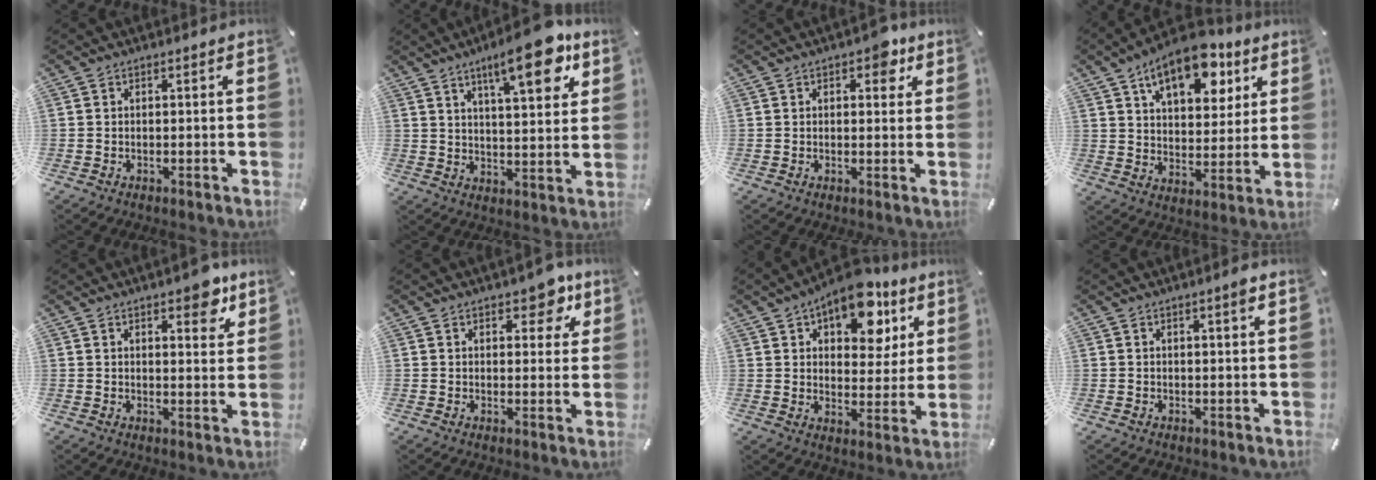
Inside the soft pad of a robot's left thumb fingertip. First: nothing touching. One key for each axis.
{"total": 15.4, "fx": 9.0, "fy": 5.2, "fz": 11.3, "tx": -0.155, "ty": -0.043, "tz": 0.141}
{"total": 4.9, "fx": 2.5, "fy": 2.7, "fz": 3.2, "tx": -0.031, "ty": -0.003, "tz": 0.034}
{"total": 14.6, "fx": 8.6, "fy": 8.1, "fz": 8.5, "tx": -0.127, "ty": -0.036, "tz": 0.149}
{"total": 7.0, "fx": 4.9, "fy": 2.9, "fz": 4.0, "tx": -0.043, "ty": -0.025, "tz": 0.079}
{"total": 7.2, "fx": 4.4, "fy": 3.7, "fz": 4.2, "tx": -0.038, "ty": -0.023, "tz": 0.070}
{"total": 14.0, "fx": 8.9, "fy": 7.7, "fz": 7.5, "tx": -0.096, "ty": -0.053, "tz": 0.153}
{"total": 2.0, "fx": 1.3, "fy": 0.2, "fz": 1.5, "tx": -0.024, "ty": -0.002, "tz": 0.019}